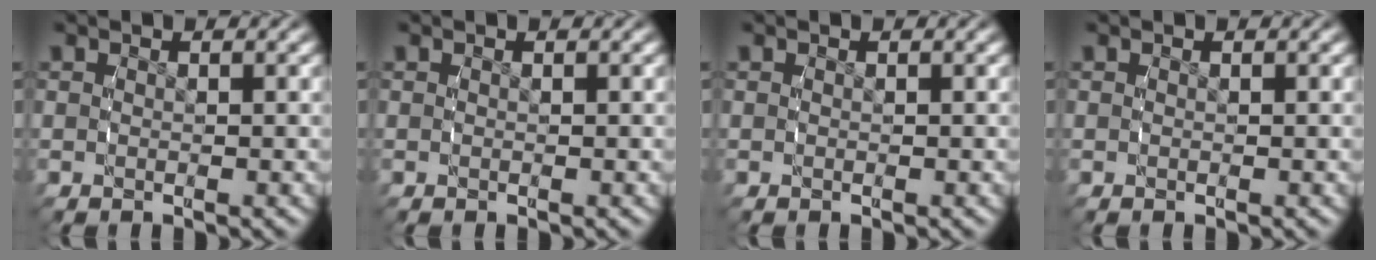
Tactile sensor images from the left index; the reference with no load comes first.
{"total": 0.0}
{"total": 0.0}
{"total": 0.0}